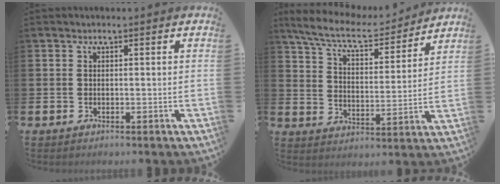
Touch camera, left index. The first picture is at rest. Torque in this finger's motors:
{"motor_torque": [0.96, -1.18, 0.52, 0.14]}